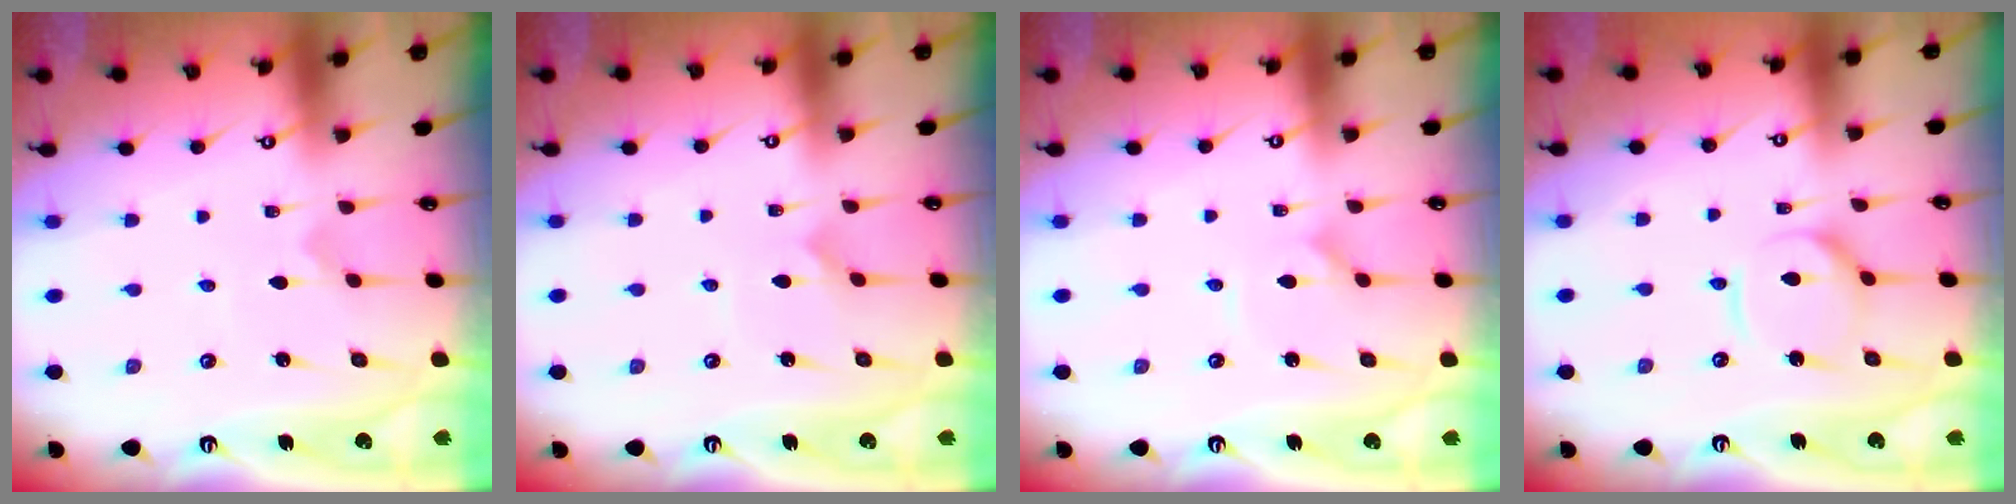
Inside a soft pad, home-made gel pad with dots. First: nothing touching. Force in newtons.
{"total": 2.2, "press": 2.2, "slide": 0.2}
{"total": 0.9, "press": 0.9, "slide": 0.0}
{"total": 6.5, "press": 6.5, "slide": 0.6}